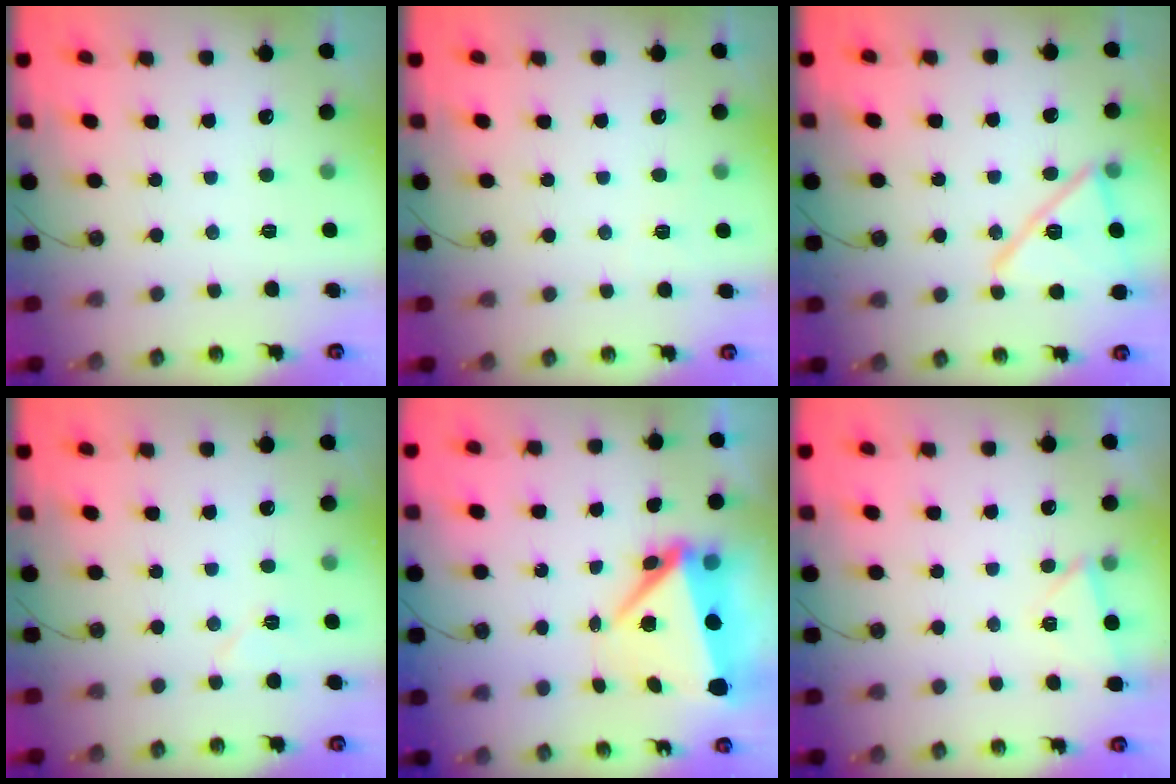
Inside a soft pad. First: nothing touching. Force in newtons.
{"total": 3.2, "press": 2.1, "slide": 2.4}
{"total": 15.4, "press": 15.4, "slide": 0.5}
{"total": 5.6, "press": 5.0, "slide": 2.5}
{"total": 8.9, "press": 8.9, "slide": 0.8}
{"total": 2.4, "press": 2.0, "slide": 1.2}